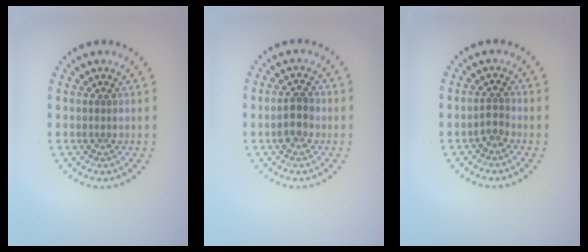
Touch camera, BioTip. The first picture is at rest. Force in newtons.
{"total": 2.2, "press": 2.2, "slide": 0.4}
{"total": 1.2, "press": 1.0, "slide": 0.5}